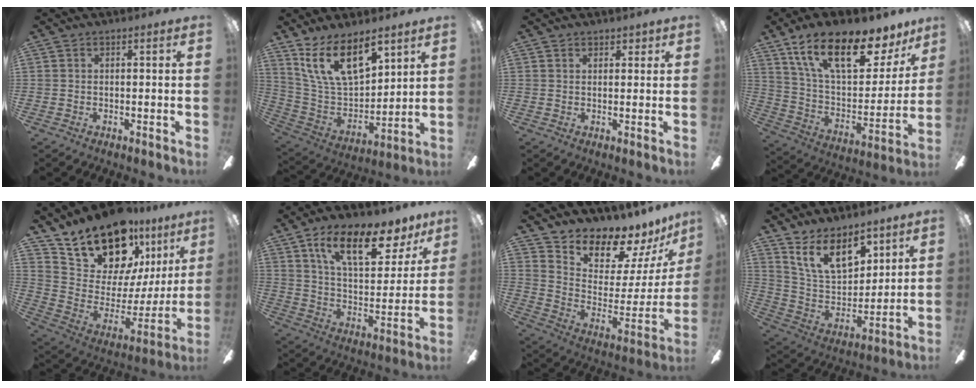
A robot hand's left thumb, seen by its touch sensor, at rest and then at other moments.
{"total": 17.6, "force": [11.4, 8.0, 10.7], "torque": [-0.208, -0.061, 0.208]}
{"total": 2.1, "force": [1.5, 1.4, 0.2], "torque": [0.002, 0.000, 0.028]}
{"total": 21.9, "force": [13.8, 8.9, 14.5], "torque": [-0.236, -0.074, 0.236]}
{"total": 21.6, "force": [17.1, 9.9, 8.8], "torque": [-0.152, -0.126, 0.316]}
{"total": 19.2, "force": [11.6, 8.2, 13.0], "torque": [-0.202, -0.060, 0.189]}
{"total": 12.6, "force": [11.3, 4.8, 2.9], "torque": [-0.045, -0.118, 0.196]}
{"total": 15.8, "force": [10.3, 8.0, 8.9], "torque": [-0.167, -0.047, 0.195]}